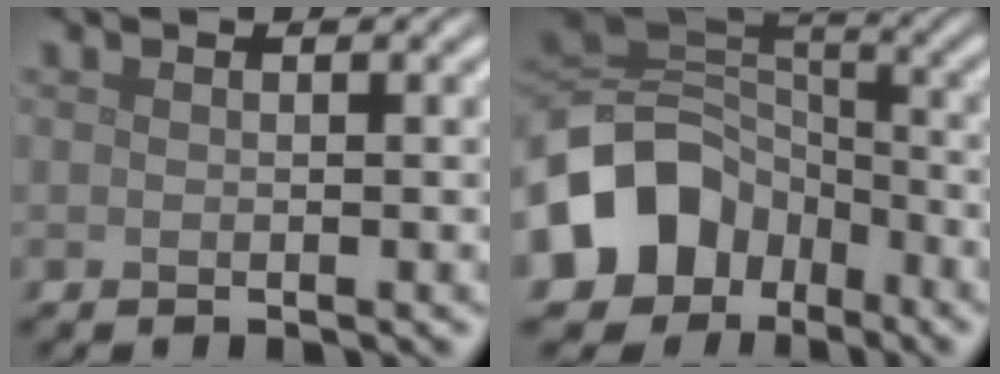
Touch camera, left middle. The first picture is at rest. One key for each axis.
{"total": 10.2, "fx": -4.9, "fy": 7.7, "fz": 4.4, "tx": -0.082, "ty": -0.002, "tz": -0.105}